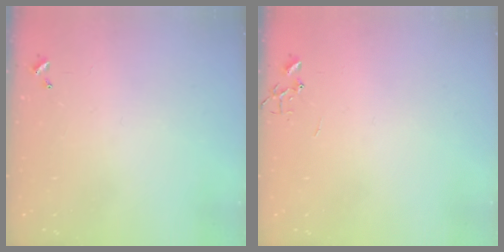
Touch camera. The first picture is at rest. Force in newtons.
{"total": 0.0}